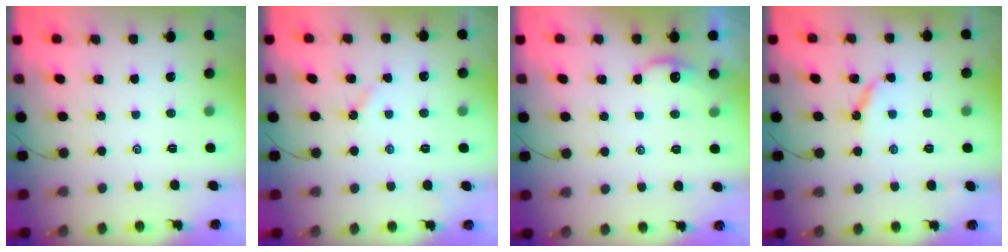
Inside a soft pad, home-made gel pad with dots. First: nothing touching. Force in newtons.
{"total": 2.2, "press": 2.2, "slide": 0.4}
{"total": 2.6, "press": 2.6, "slide": 0.3}
{"total": 6.5, "press": 6.4, "slide": 0.7}